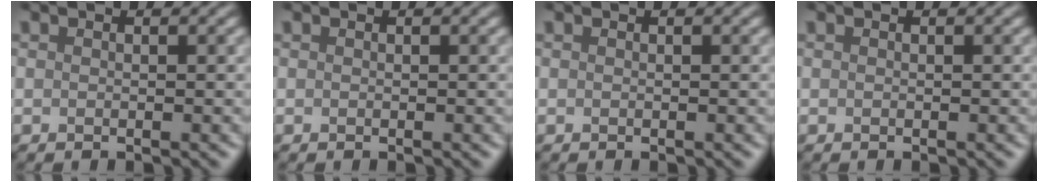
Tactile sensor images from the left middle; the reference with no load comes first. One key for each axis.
{"total": 0.0}
{"total": 0.0}
{"total": 0.0}